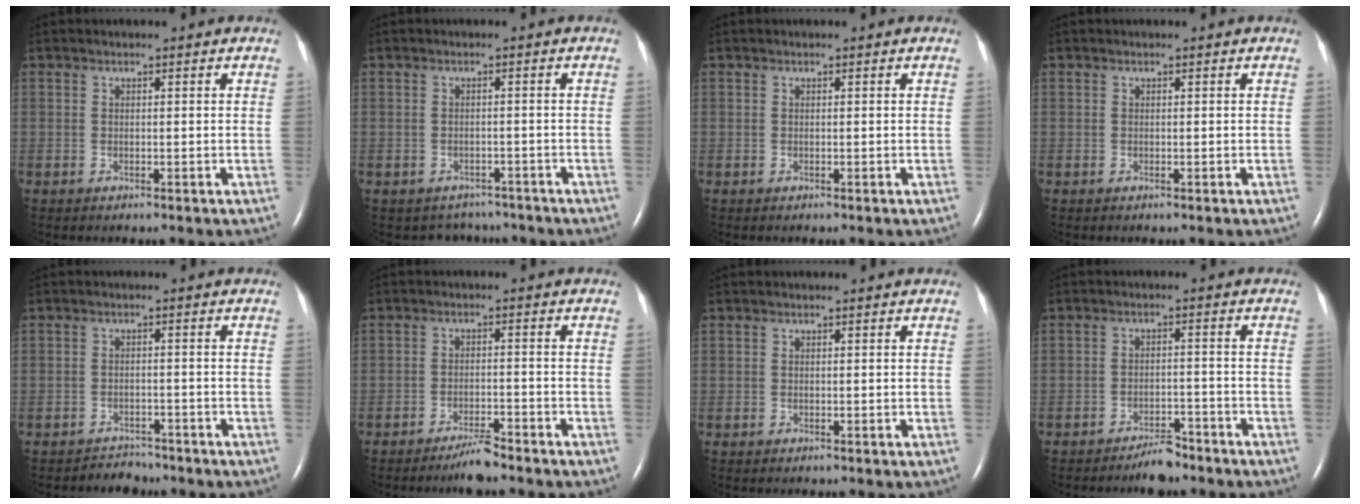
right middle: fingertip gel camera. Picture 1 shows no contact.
{"total": 4.0, "force": [-3.5, 2.0, -0.5], "torque": [0.005, 0.013, -0.045]}
{"total": 0.0}
{"total": 0.0}
{"total": 2.7, "force": [-2.4, 0.9, -0.7], "torque": [0.008, -0.002, -0.037]}
{"total": 3.6, "force": [-3.2, 0.1, 1.6], "torque": [-0.032, -0.007, -0.057]}
{"total": 0.0}
{"total": 4.0, "force": [-3.6, 1.1, 1.5], "torque": [-0.028, 0.000, -0.057]}